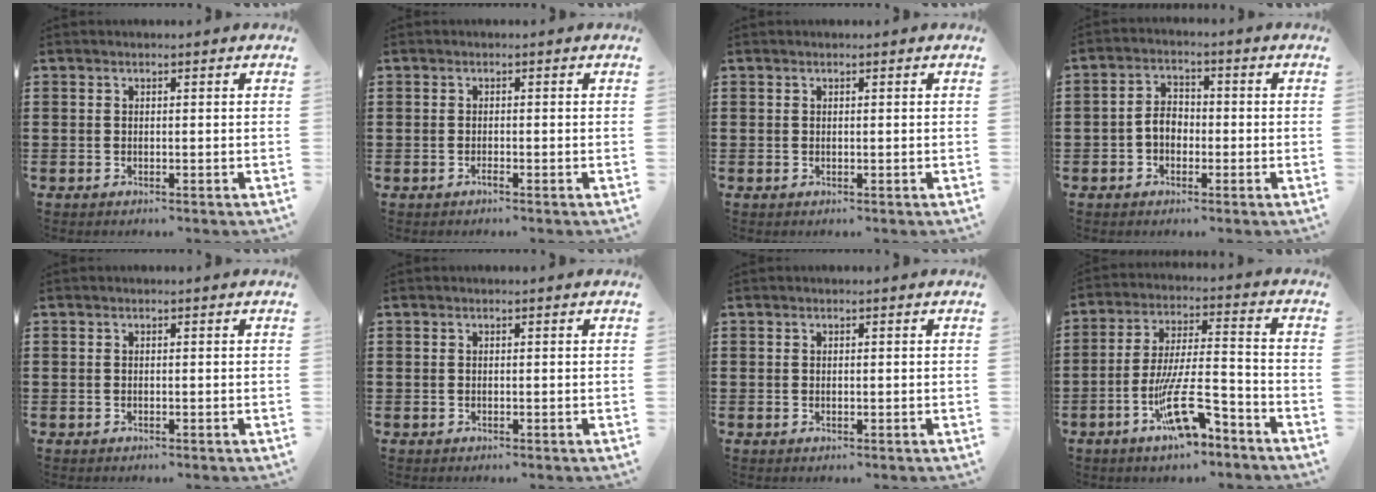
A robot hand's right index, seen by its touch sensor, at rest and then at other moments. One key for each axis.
{"total": 0.6, "fx": -0.5, "fy": 0.1, "fz": 0.3, "tx": -0.008, "ty": -0.002, "tz": -0.010}
{"total": 0.0}
{"total": 3.8, "fx": -1.1, "fy": 2.6, "fz": 2.6, "tx": -0.058, "ty": 0.005, "tz": -0.024}
{"total": 0.0}
{"total": 0.0}
{"total": 0.0}
{"total": 12.5, "fx": -6.7, "fy": 3.0, "fz": 10.1, "tx": -0.190, "ty": 0.010, "tz": -0.120}